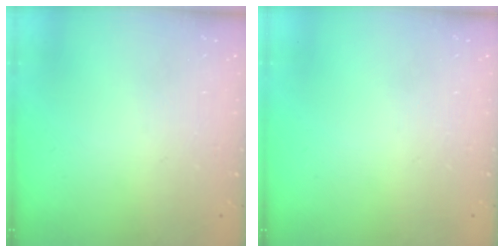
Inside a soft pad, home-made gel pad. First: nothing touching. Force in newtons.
{"total": 0.0}